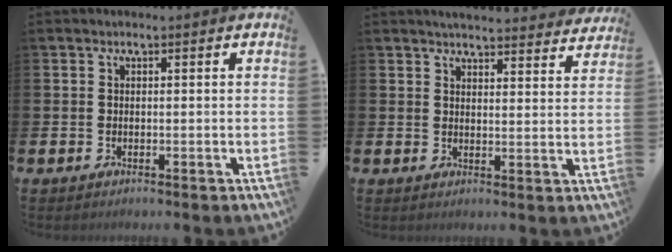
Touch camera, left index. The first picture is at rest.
{"total": 4.3, "force": [4.3, 0.4, 0.5], "torque": [-0.008, -0.030, 0.074]}